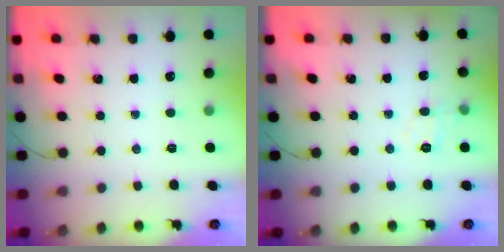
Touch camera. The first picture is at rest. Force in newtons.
{"total": 7.6, "press": 7.5, "slide": 1.6}